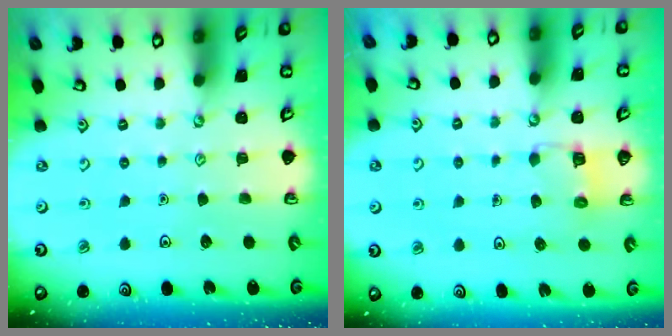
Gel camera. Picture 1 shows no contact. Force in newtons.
{"total": 2.8, "press": 2.8, "slide": 0.2}